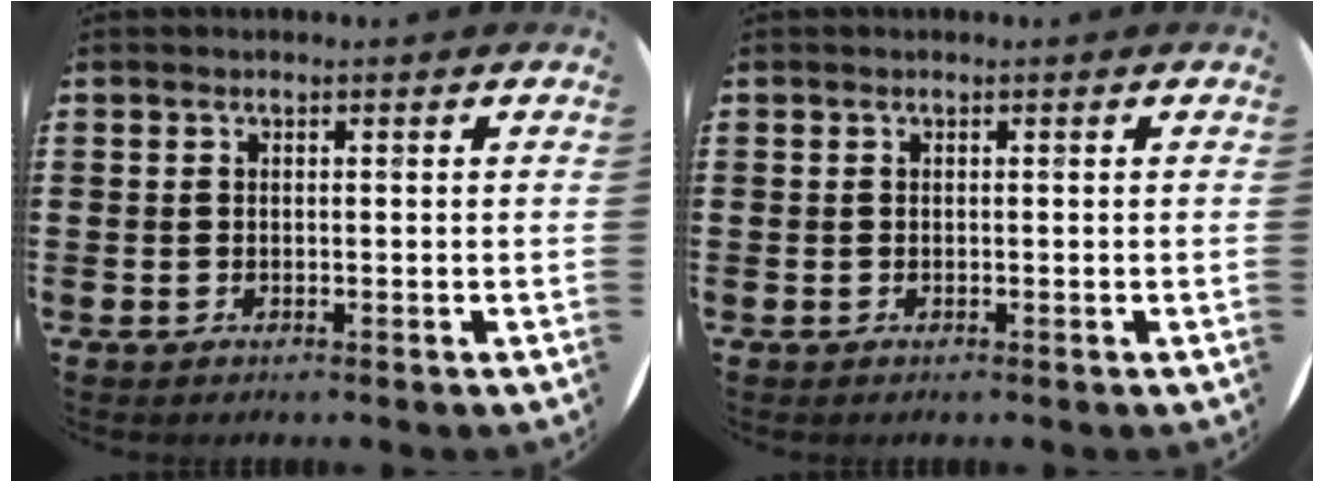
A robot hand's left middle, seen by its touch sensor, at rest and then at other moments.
{"total": 0.0}